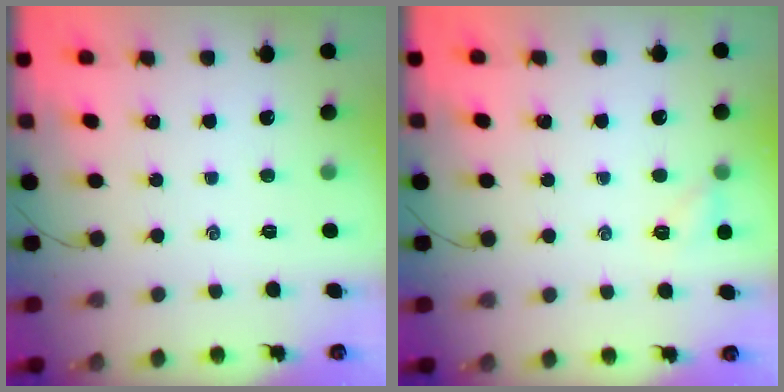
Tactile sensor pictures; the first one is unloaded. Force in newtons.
{"total": 4.2, "press": 4.0, "slide": 1.3}